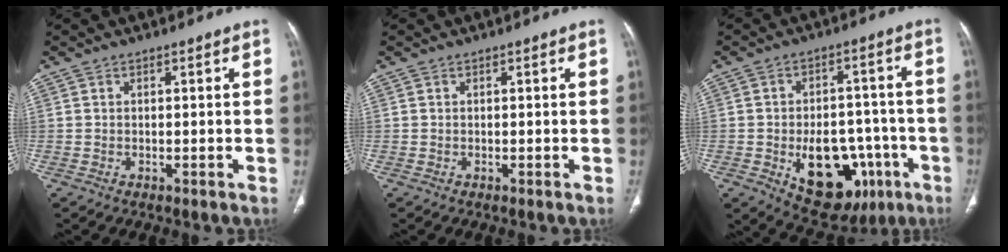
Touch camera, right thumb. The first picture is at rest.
{"total": 0.0}
{"total": 17.3, "force": [-6.0, 11.0, 12.0], "torque": [-0.129, 0.030, -0.067]}